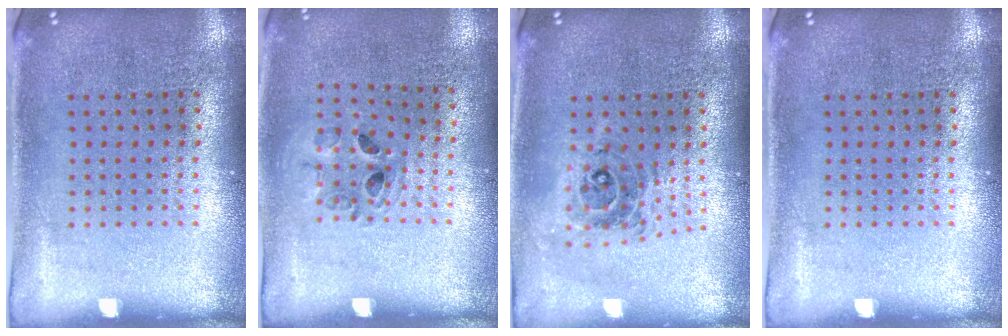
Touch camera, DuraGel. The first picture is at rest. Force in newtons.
{"total": 0.9, "press": 0.9, "slide": 0.1}
{"total": 0.7, "press": 0.7, "slide": 0.2}
{"total": 0.0}